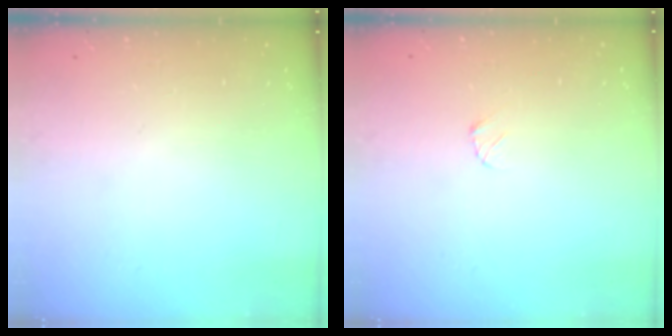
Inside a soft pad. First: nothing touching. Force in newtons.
{"total": 2.7, "press": 2.7, "slide": 0.3}